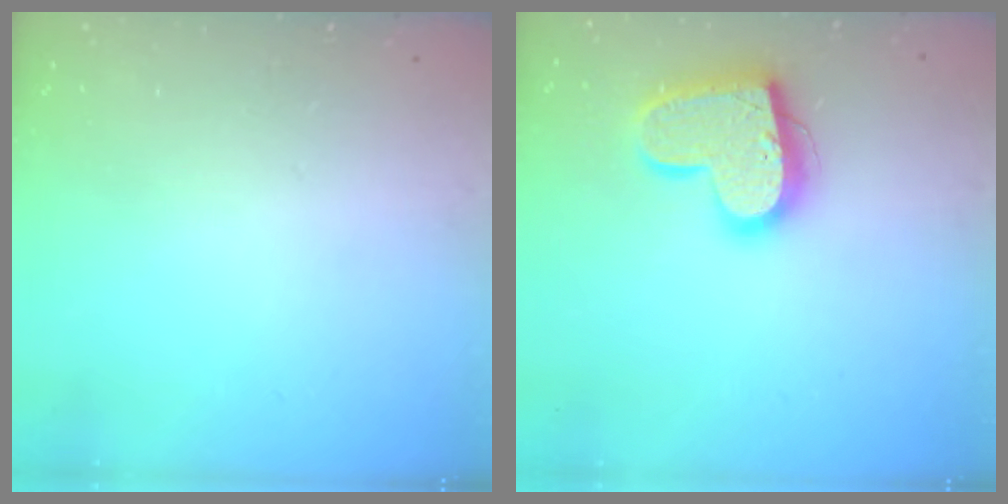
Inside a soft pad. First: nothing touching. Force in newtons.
{"total": 18.0, "press": 17.9, "slide": 1.4}